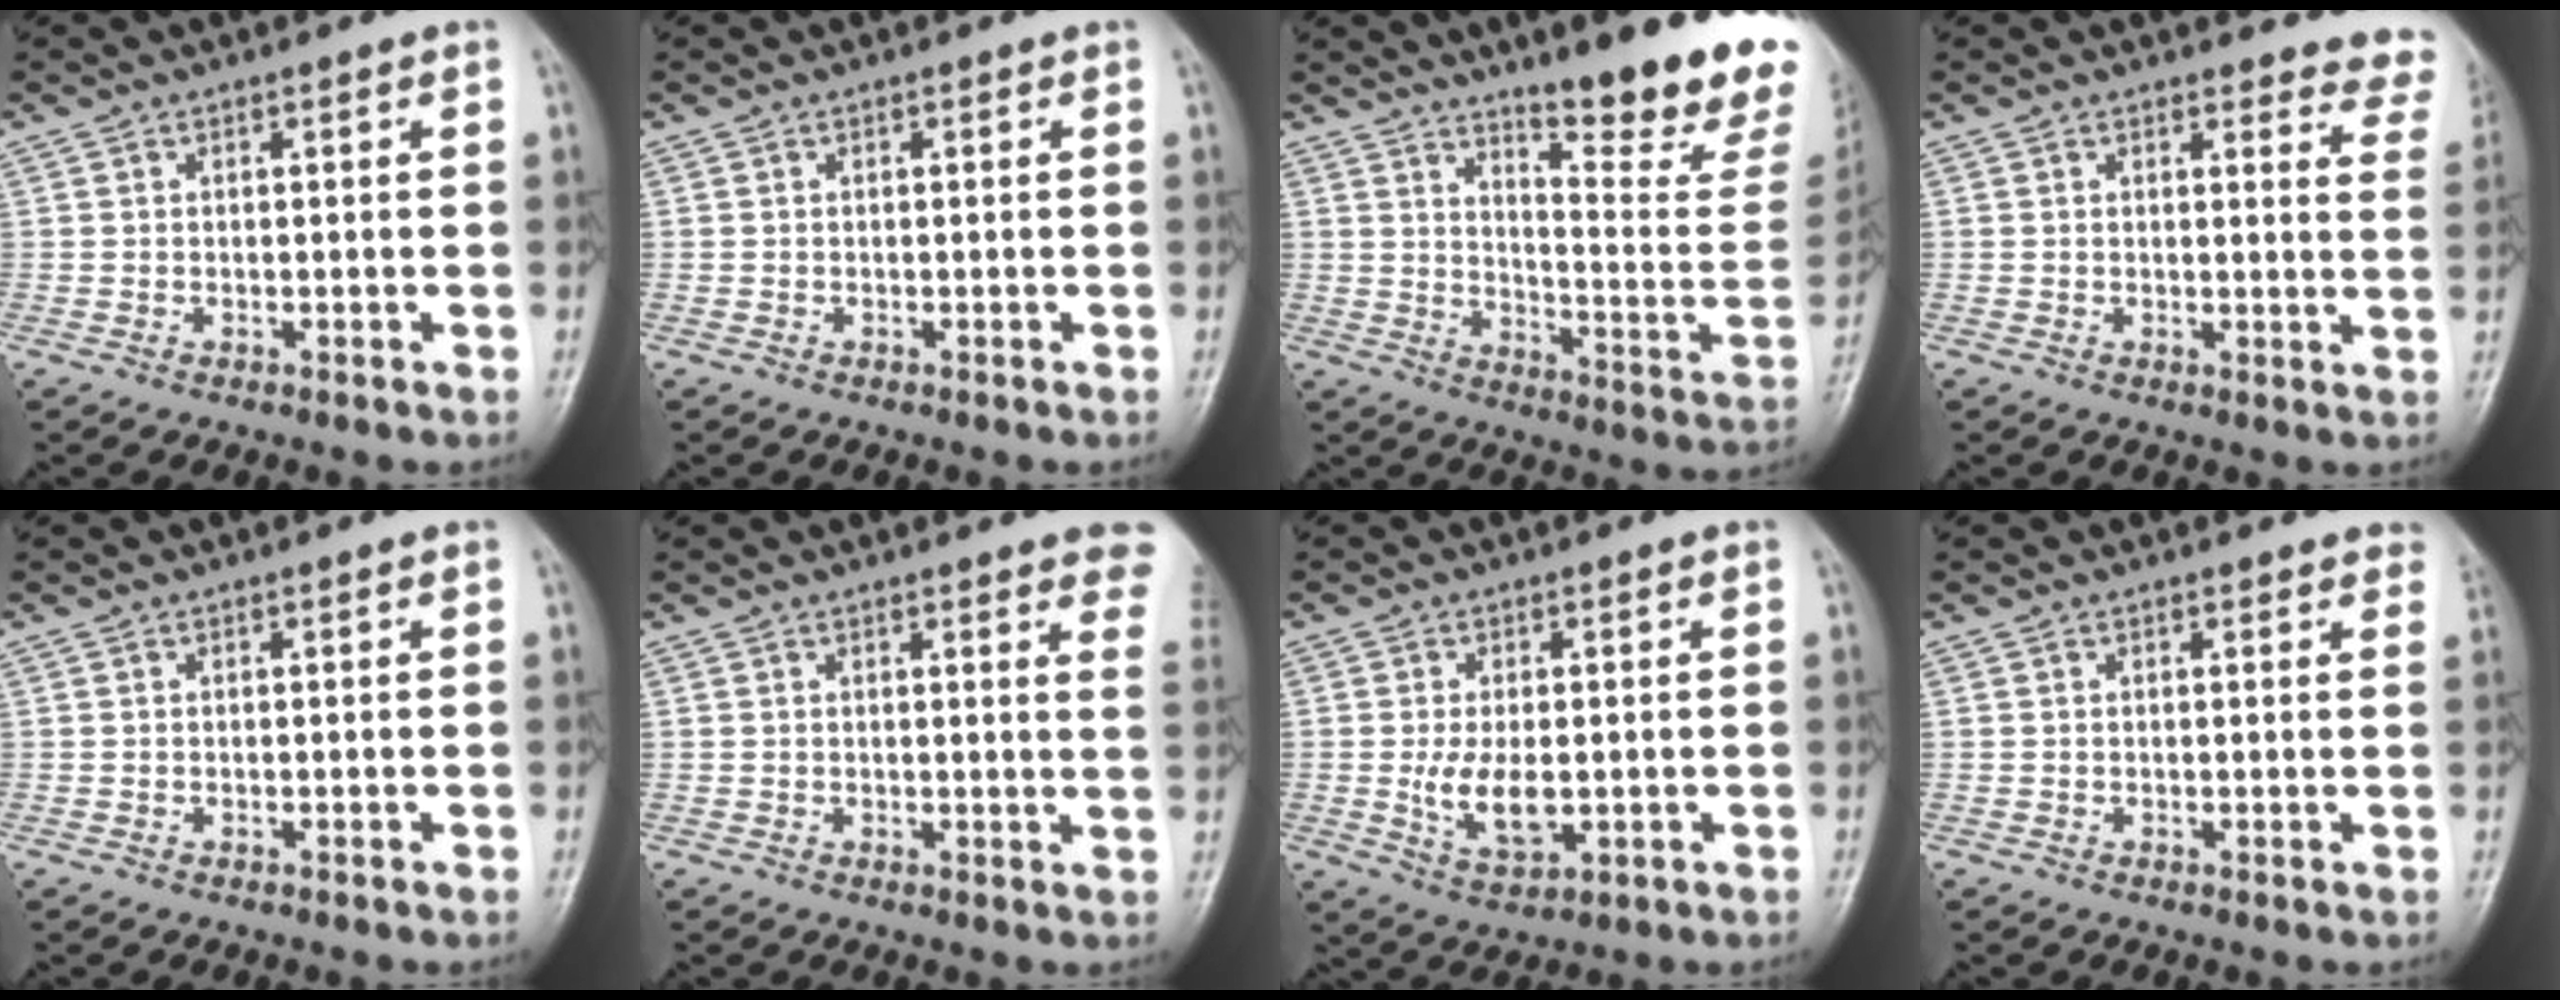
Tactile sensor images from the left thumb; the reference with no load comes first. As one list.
[{"total": 0.0}, {"total": 20.3, "force": [14.8, 3.6, 13.3], "torque": [-0.146, -0.116, 0.205]}, {"total": 8.8, "force": [8.4, 2.6, 0.8], "torque": [0.046, -0.050, 0.055]}, {"total": 0.0}, {"total": 10.4, "force": [7.7, 2.0, 6.7], "torque": [-0.051, -0.025, 0.067]}, {"total": 7.2, "force": [-0.7, 3.8, 6.0], "torque": [-0.107, -0.008, -0.006]}, {"total": 2.3, "force": [1.9, 1.0, 0.8], "torque": [0.011, 0.000, 0.008]}]